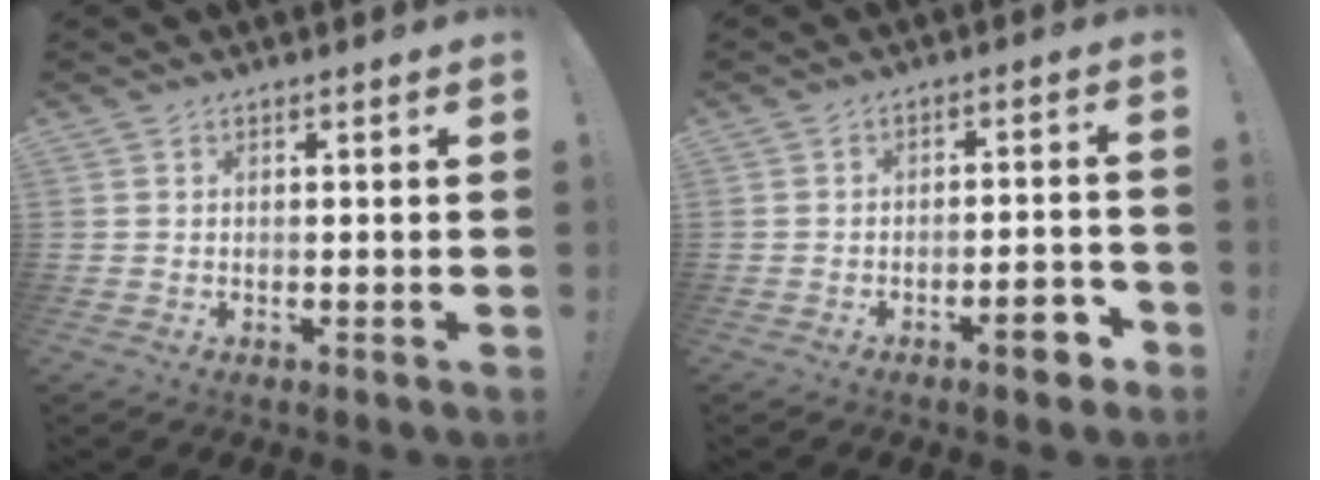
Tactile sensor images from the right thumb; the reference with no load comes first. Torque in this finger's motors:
{"motor_torque": [0.94, 0.62, 0.40, -0.69, 0.00]}